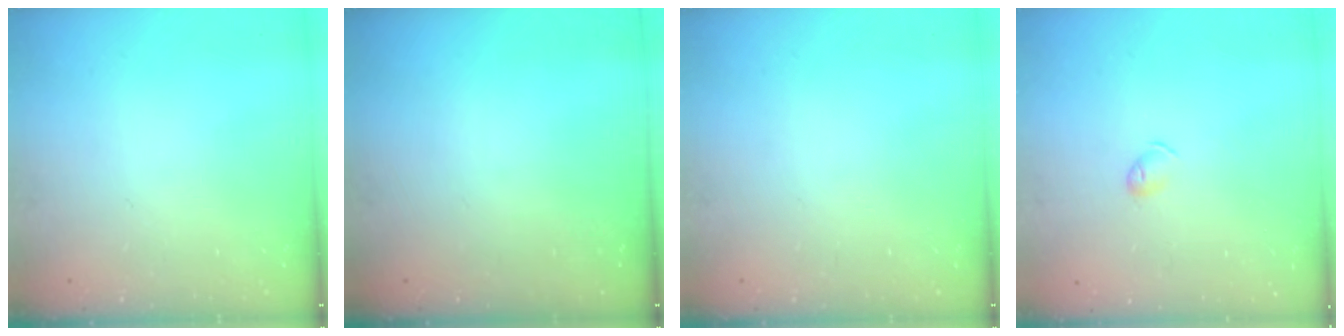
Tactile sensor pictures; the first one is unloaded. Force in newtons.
{"total": 0.0}
{"total": 0.0}
{"total": 3.5, "press": 3.4, "slide": 0.6}